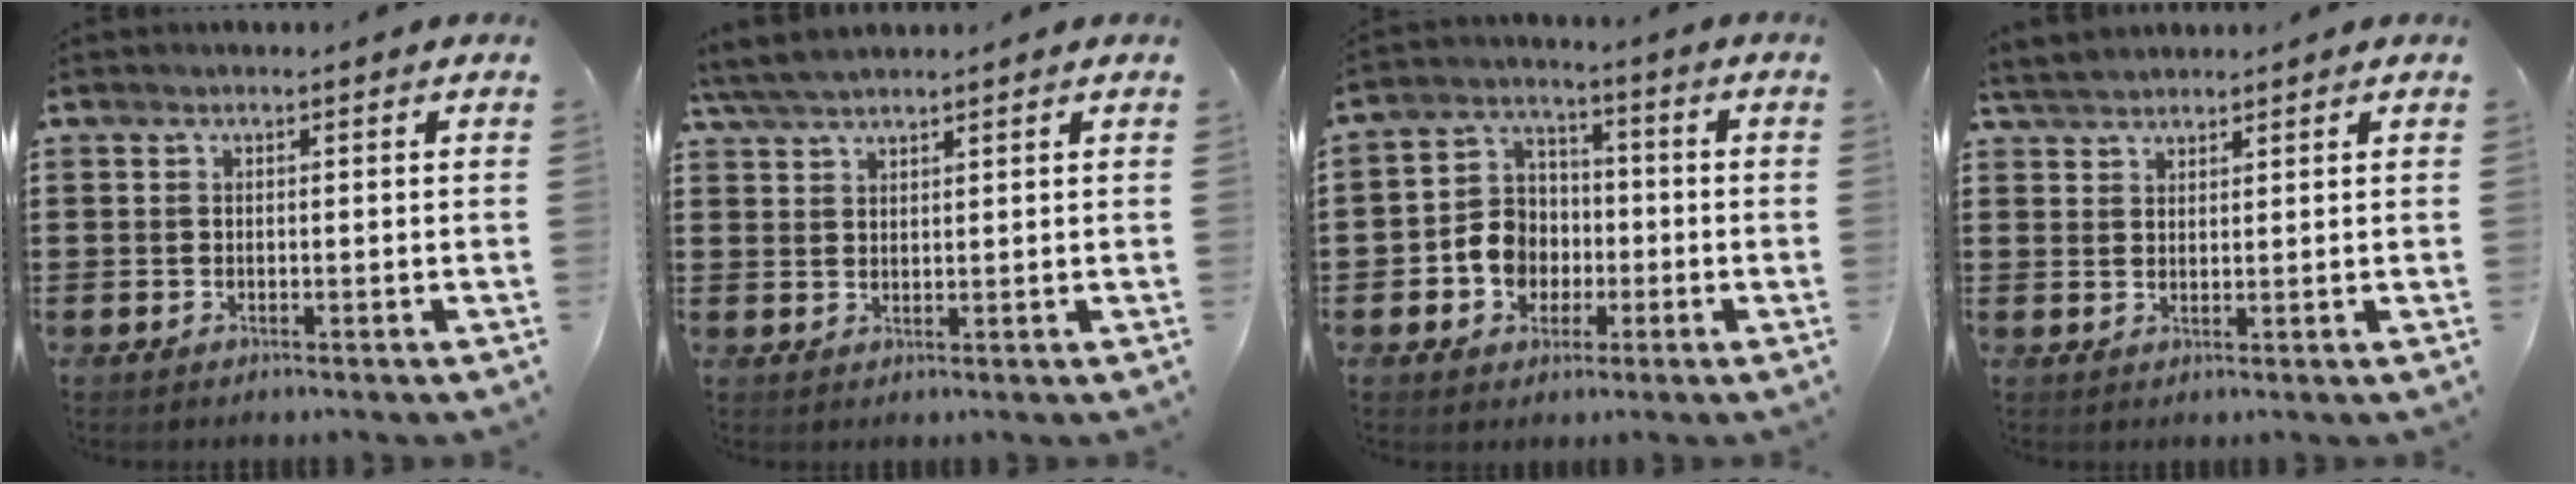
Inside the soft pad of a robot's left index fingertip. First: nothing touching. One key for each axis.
{"total": 3.6, "fx": 3.1, "fy": 0.6, "fz": 1.6, "tx": -0.040, "ty": 0.001, "tz": 0.060}
{"total": 7.2, "fx": -1.8, "fy": 6.5, "fz": 2.6, "tx": -0.076, "ty": 0.020, "tz": -0.033}
{"total": 2.6, "fx": 2.5, "fy": 0.6, "fz": 0.4, "tx": -0.015, "ty": 0.002, "tz": 0.050}